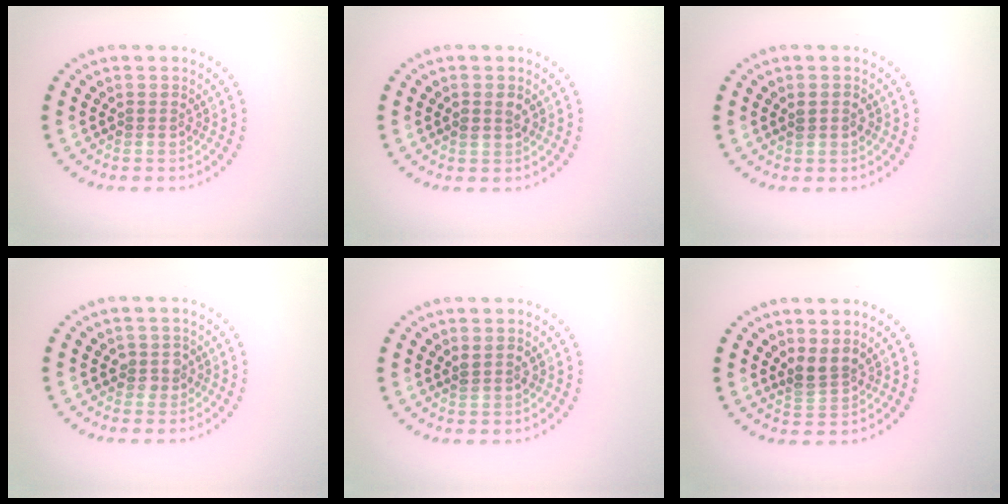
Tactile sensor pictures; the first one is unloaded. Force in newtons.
{"total": 1.4, "press": 1.4, "slide": 0.2}
{"total": 1.2, "press": 1.2, "slide": 0.1}
{"total": 1.5, "press": 1.3, "slide": 0.9}
{"total": 1.1, "press": 1.0, "slide": 0.2}
{"total": 2.2, "press": 1.8, "slide": 1.4}